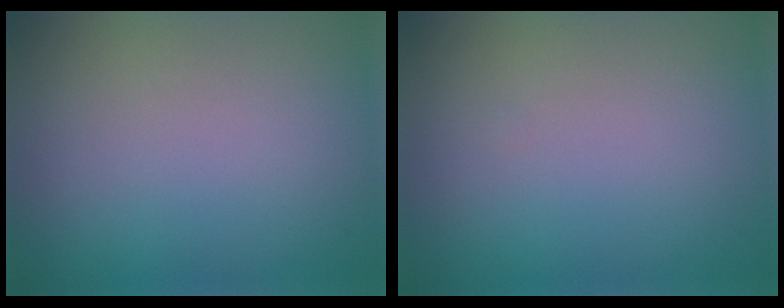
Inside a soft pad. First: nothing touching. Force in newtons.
{"total": 0.0}